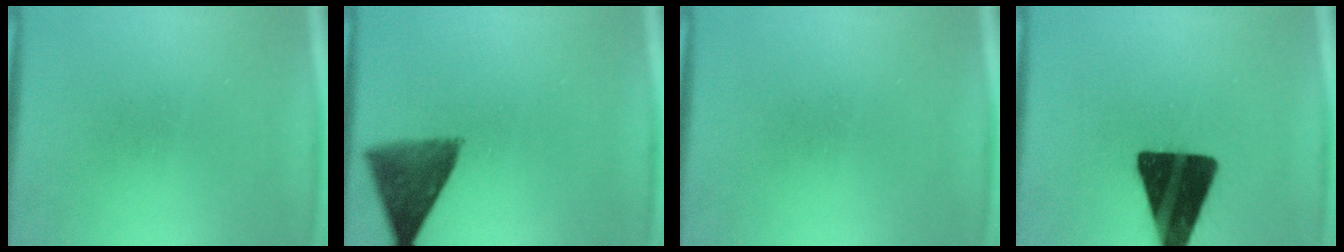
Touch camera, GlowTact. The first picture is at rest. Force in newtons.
{"total": 8.7}
{"total": 0.0}
{"total": 19.6}